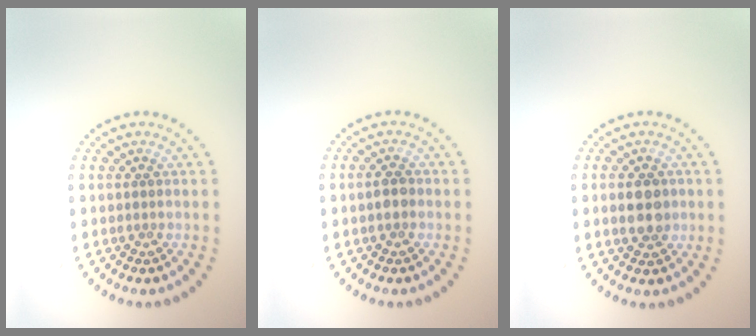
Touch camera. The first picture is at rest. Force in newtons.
{"total": 1.5, "press": 1.4, "slide": 0.1}
{"total": 3.2, "press": 3.1, "slide": 0.4}